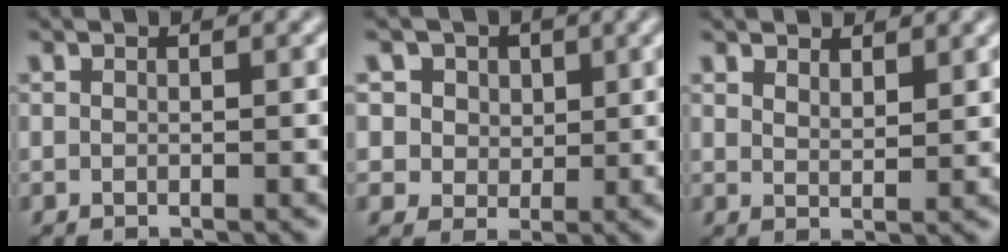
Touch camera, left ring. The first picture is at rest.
{"total": 6.4, "force": [3.2, 5.0, 2.3], "torque": [-0.052, 0.012, 0.038]}
{"total": 2.3, "force": [2.0, 0.7, 0.8], "torque": [-0.016, 0.002, 0.036]}